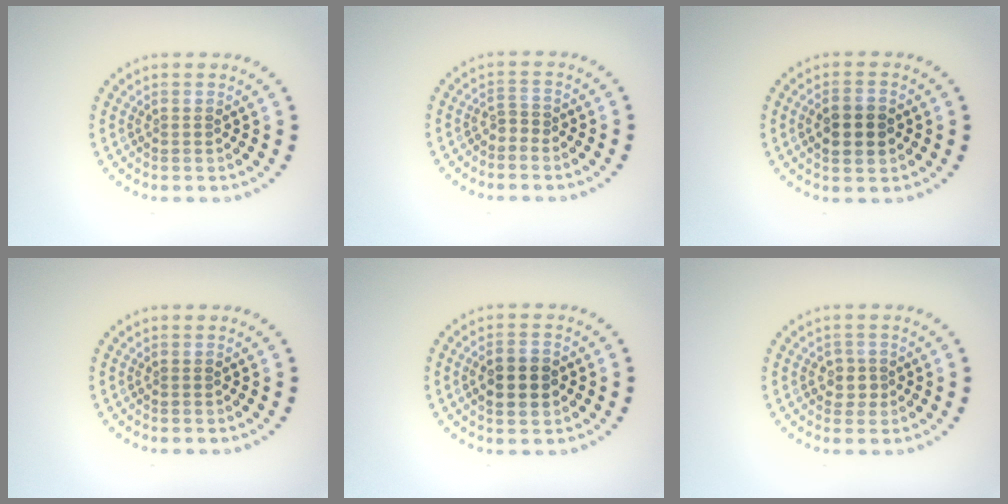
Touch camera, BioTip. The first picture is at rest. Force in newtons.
{"total": 1.0, "press": 0.8, "slide": 0.7}
{"total": 3.8, "press": 3.8, "slide": 0.3}
{"total": 0.0}
{"total": 3.6, "press": 3.6, "slide": 0.1}
{"total": 1.6, "press": 1.4, "slide": 0.8}